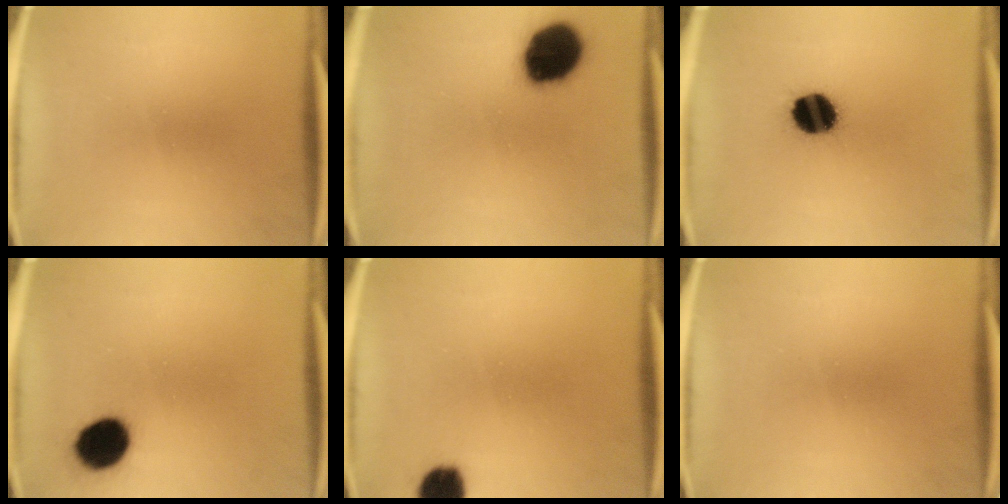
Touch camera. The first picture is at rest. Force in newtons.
{"total": 15.0}
{"total": 12.0}
{"total": 10.4}
{"total": 6.0}
{"total": 0.0}